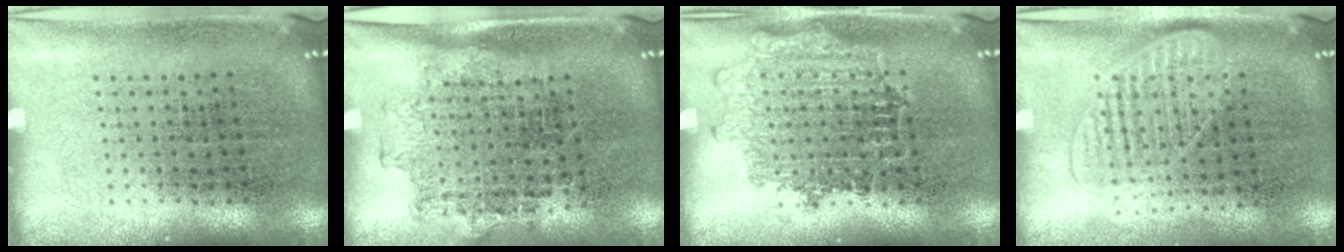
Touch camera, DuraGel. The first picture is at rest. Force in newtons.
{"total": 1.3, "press": 1.0, "slide": 0.8}
{"total": 1.2, "press": 1.2, "slide": 0.2}
{"total": 1.4, "press": 1.2, "slide": 0.6}